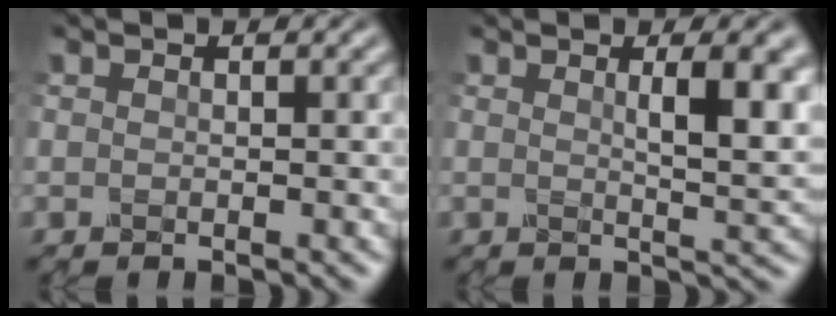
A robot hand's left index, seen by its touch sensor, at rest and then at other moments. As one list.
[{"total": 5.5, "force": [1.5, 1.5, 5.1], "torque": [-0.057, 0.002, 0.022]}]